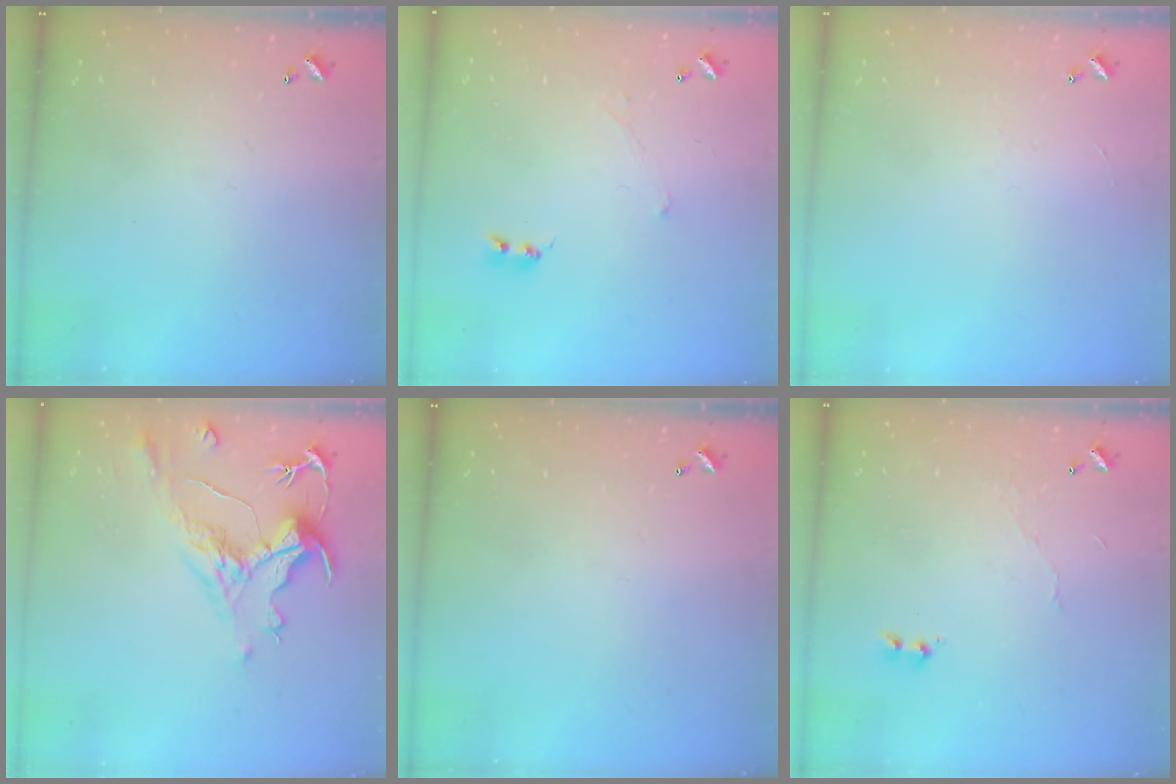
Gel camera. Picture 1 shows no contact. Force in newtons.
{"total": 0.0}
{"total": 1.2, "press": 1.1, "slide": 0.4}
{"total": 1.4, "press": 0.2, "slide": 1.4}
{"total": 0.0}
{"total": 6.0, "press": 6.0, "slide": 0.6}